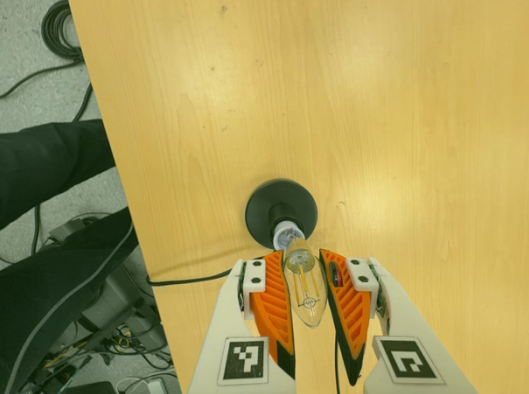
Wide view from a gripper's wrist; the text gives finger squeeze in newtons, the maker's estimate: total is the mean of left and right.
{"total": 21.4, "left": 22.8, "right": 19.9}